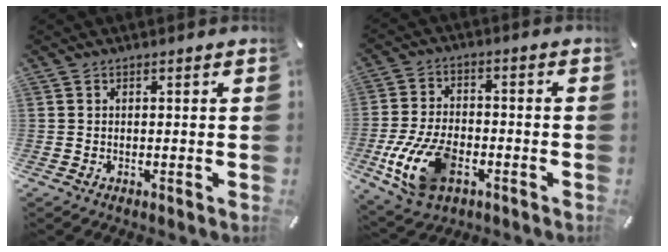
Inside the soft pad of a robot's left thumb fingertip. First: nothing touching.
{"total": 13.8, "force": [-5.1, 8.5, 9.7], "torque": [-0.208, 0.013, -0.089]}